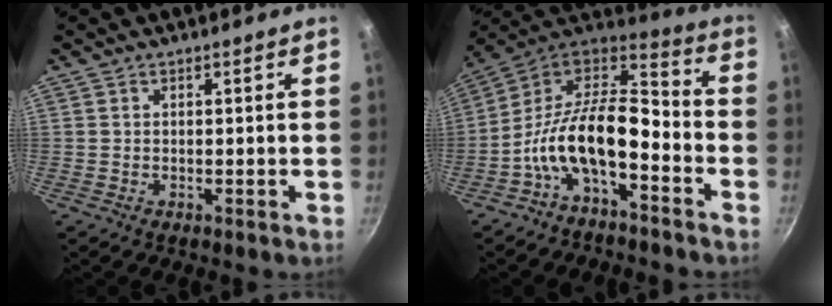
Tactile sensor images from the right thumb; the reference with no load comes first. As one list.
[{"total": 15.5, "force": [-5.7, 6.7, 12.8], "torque": [-0.215, 0.091, -0.109]}]